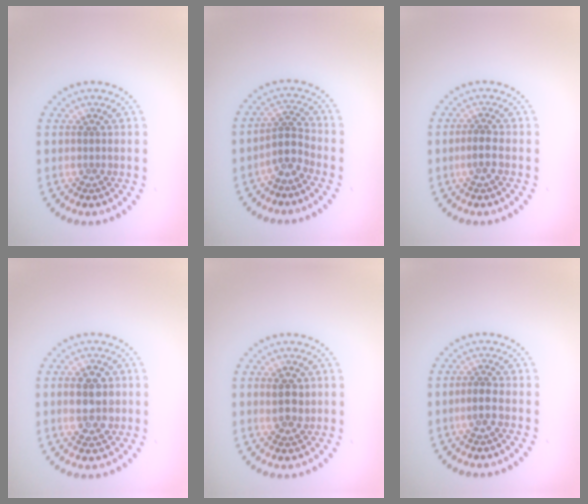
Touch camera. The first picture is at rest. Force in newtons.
{"total": 2.5, "press": 1.8, "slide": 1.7}
{"total": 1.9, "press": 1.8, "slide": 0.7}
{"total": 3.6, "press": 3.6, "slide": 0.5}
{"total": 2.4, "press": 2.3, "slide": 0.5}
{"total": 1.9, "press": 1.8, "slide": 0.7}